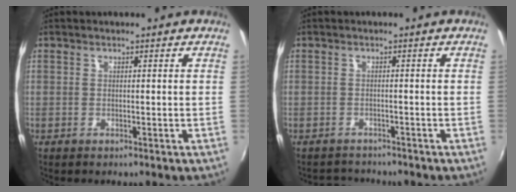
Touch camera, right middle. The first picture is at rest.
{"total": 3.3, "force": [-3.2, 1.0, 0.0], "torque": [-0.013, 0.003, -0.053]}